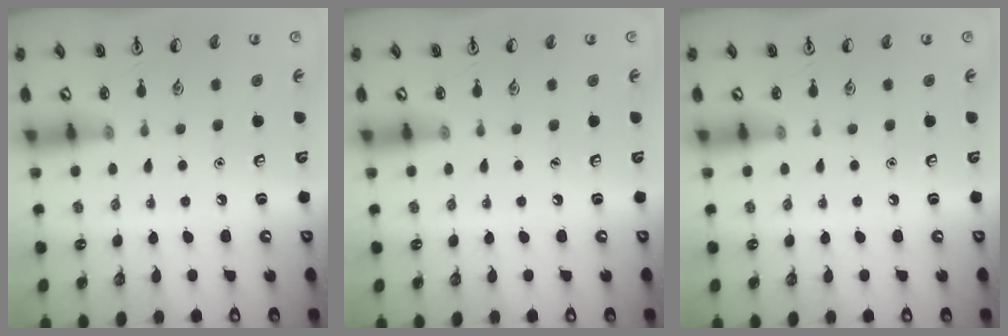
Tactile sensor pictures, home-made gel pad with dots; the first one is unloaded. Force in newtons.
{"total": 0.0}
{"total": 0.0}